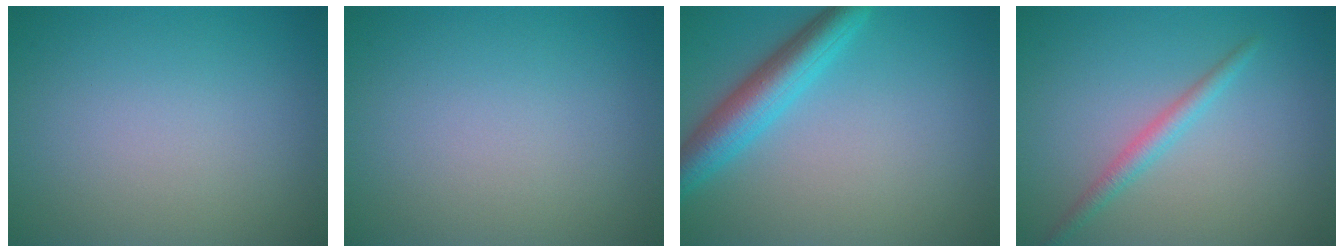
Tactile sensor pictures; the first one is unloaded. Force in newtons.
{"total": 0.0}
{"total": 4.8, "press": 4.8, "slide": 0.2}
{"total": 1.9, "press": 1.9, "slide": 0.1}